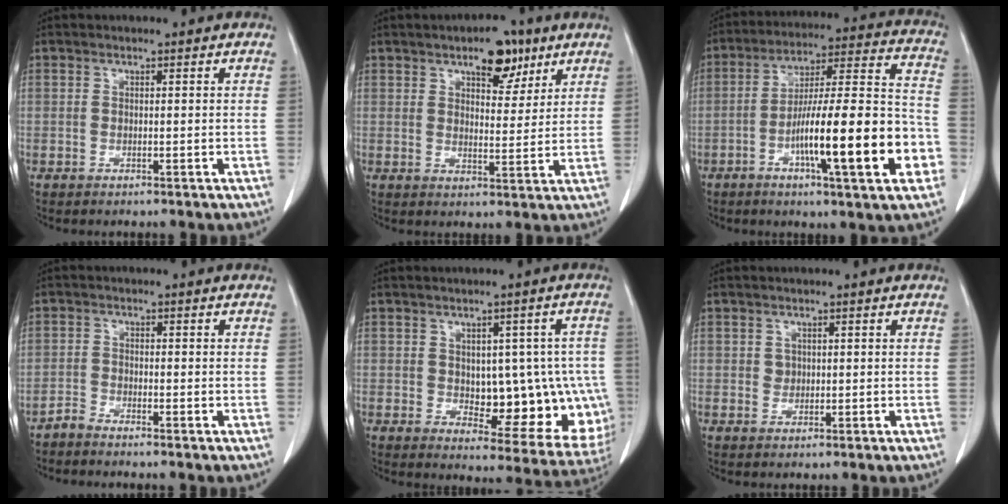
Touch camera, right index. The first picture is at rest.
{"total": 8.1, "force": [5.1, 3.5, 5.2], "torque": [-0.077, 0.005, 0.079]}
{"total": 20.9, "force": [-6.8, 2.6, 19.6], "torque": [-0.279, 0.011, -0.102]}
{"total": 2.1, "force": [-1.9, 0.4, 0.6], "torque": [-0.014, 0.001, -0.040]}
{"total": 16.9, "force": [-1.5, 8.7, 14.4], "torque": [-0.151, 0.023, 0.009]}
{"total": 1.6, "force": [0.3, 1.4, 0.6], "torque": [-0.010, 0.004, 0.010]}